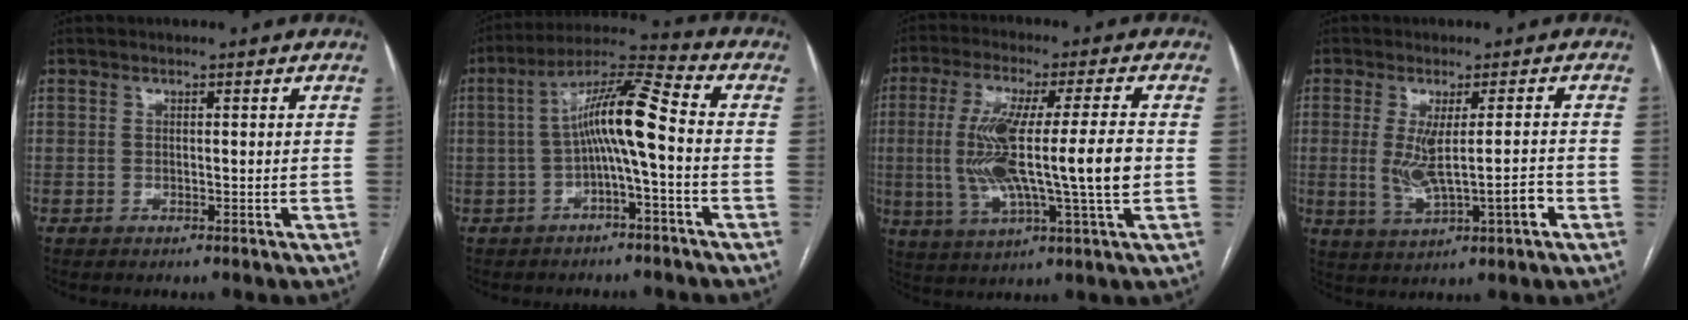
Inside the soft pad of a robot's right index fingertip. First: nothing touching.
{"total": 9.8, "force": [-0.9, 0.3, 9.7], "torque": [-0.174, 0.031, -0.020]}
{"total": 15.4, "force": [-0.5, 0.8, 15.3], "torque": [-0.296, 0.000, -0.009]}
{"total": 7.8, "force": [-1.1, 0.9, 7.6], "torque": [-0.136, -0.004, -0.013]}